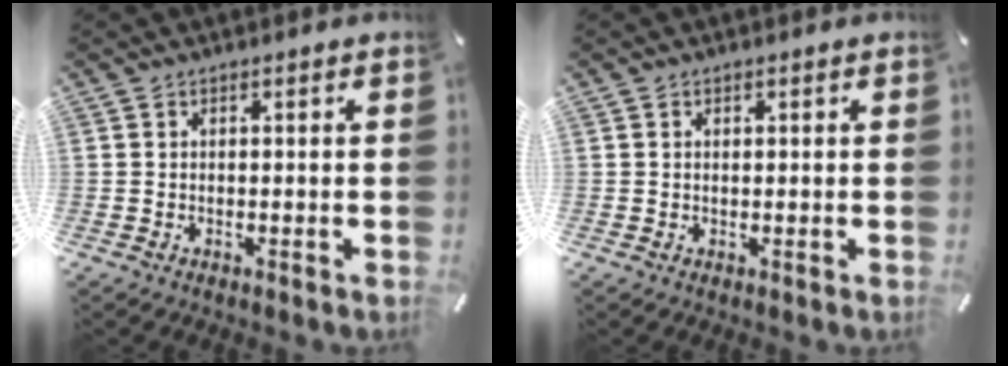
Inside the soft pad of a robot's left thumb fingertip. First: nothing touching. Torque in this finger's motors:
{"motor_torque": [-0.32, -0.35, -0.03, 0.03, -0.01]}